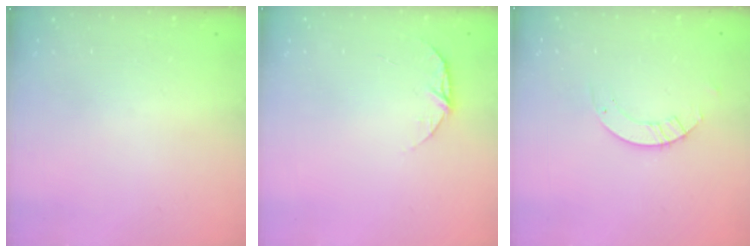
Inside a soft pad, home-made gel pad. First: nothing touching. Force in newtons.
{"total": 6.6, "press": 6.5, "slide": 0.6}
{"total": 3.7, "press": 3.7, "slide": 0.2}